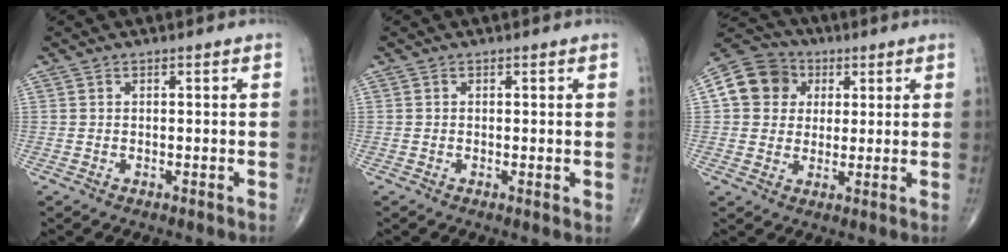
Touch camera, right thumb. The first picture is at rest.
{"total": 0.9, "force": [0.0, 0.3, 0.9], "torque": [-0.015, -0.005, -0.003]}
{"total": 10.7, "force": [2.6, 9.5, 4.2], "torque": [-0.056, 0.008, 0.034]}